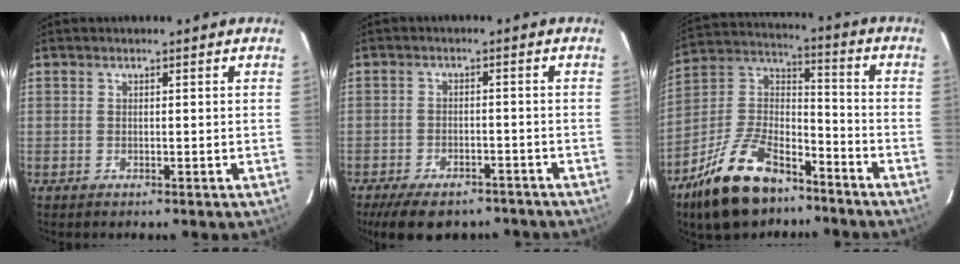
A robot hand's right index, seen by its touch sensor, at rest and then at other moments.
{"total": 12.7, "force": [-9.9, 5.5, 5.7], "torque": [-0.131, -0.007, -0.141]}
{"total": 19.6, "force": [-12.7, 9.6, 11.3], "torque": [-0.236, 0.017, -0.223]}